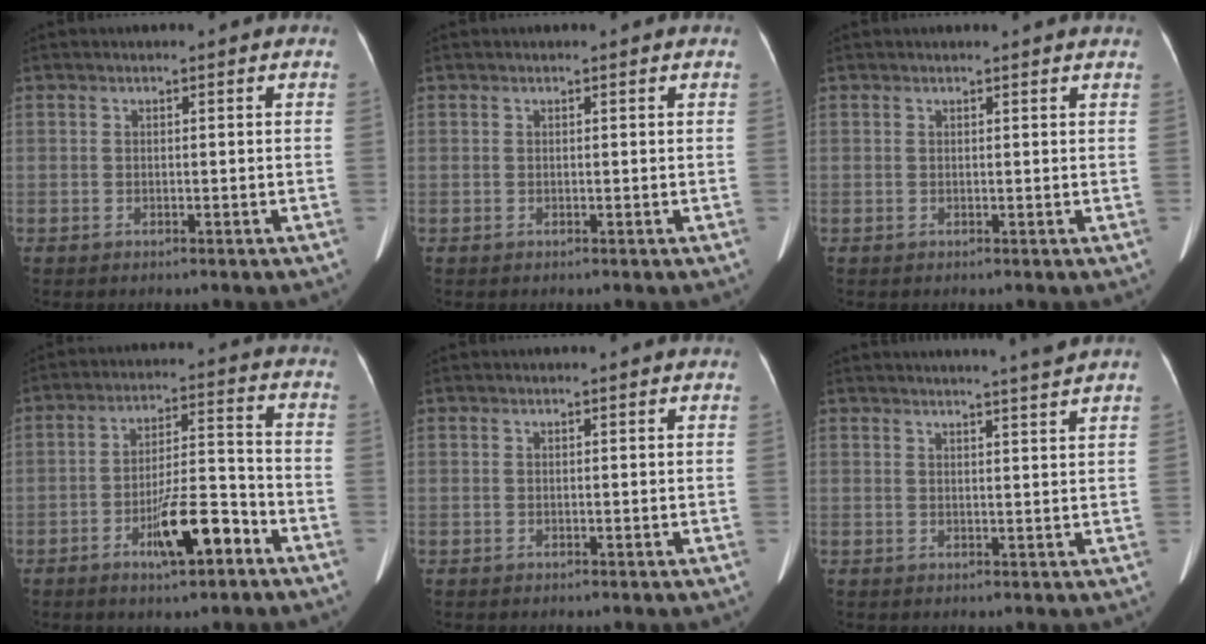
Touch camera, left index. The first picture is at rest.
{"total": 0.0}
{"total": 2.4, "force": [2.3, -0.2, 0.6], "torque": [-0.012, 0.005, 0.019]}
{"total": 9.7, "force": [-5.2, 2.0, 7.9], "torque": [-0.140, 0.007, -0.084]}
{"total": 1.0, "force": [0.9, -0.1, 0.2], "torque": [-0.009, 0.003, 0.010]}
{"total": 5.6, "force": [5.0, -1.6, 1.9], "torque": [-0.028, -0.007, 0.058]}